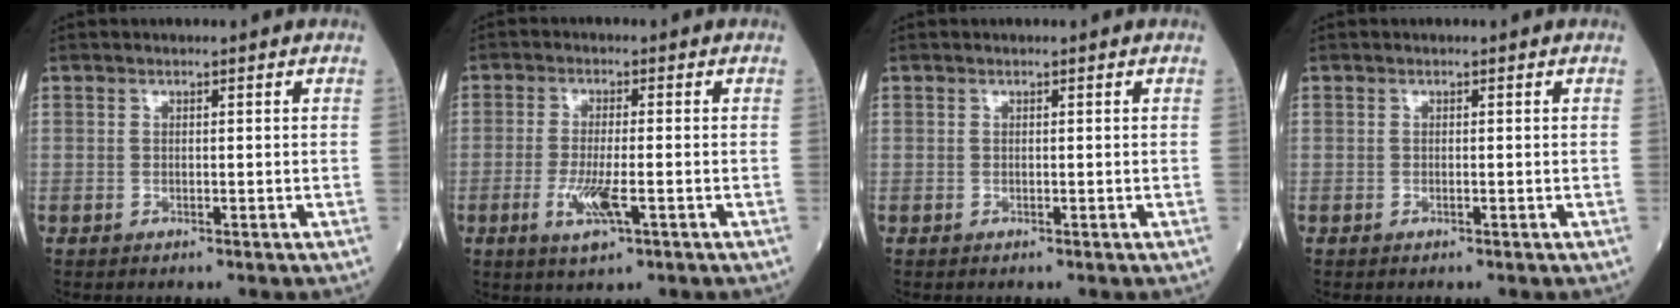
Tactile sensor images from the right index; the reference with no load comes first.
{"total": 5.4, "force": [-2.0, 0.9, 5.0], "torque": [-0.109, -0.011, -0.032]}
{"total": 0.0}
{"total": 0.0}